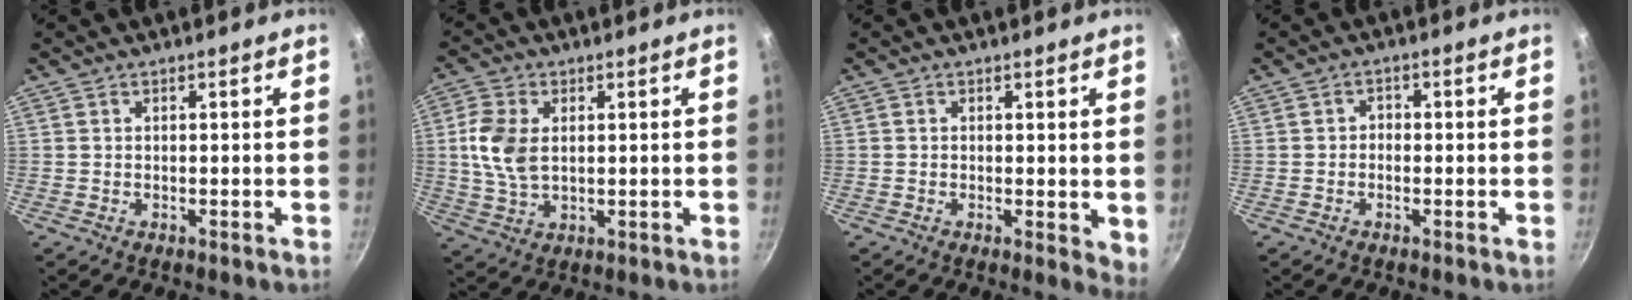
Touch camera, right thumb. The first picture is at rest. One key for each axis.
{"total": 8.1, "fx": 1.2, "fy": 5.1, "fz": 6.2, "tx": -0.127, "ty": -0.001, "tz": 0.023}
{"total": 3.6, "fx": 0.3, "fy": 1.7, "fz": 3.1, "tx": -0.036, "ty": -0.008, "tz": 0.003}
{"total": 1.3, "fx": -0.7, "fy": 1.0, "fz": 0.4, "tx": -0.006, "ty": 0.009, "tz": -0.016}